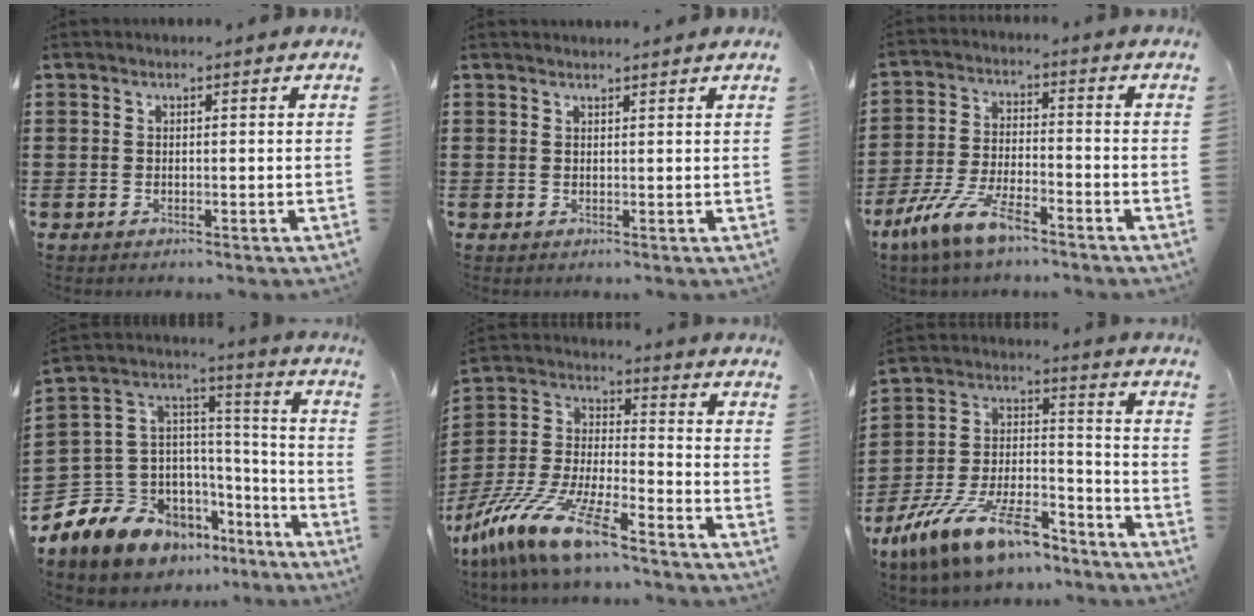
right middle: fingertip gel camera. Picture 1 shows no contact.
{"total": 1.0, "force": [1.0, -0.1, 0.1], "torque": [-0.004, -0.002, 0.020]}
{"total": 8.3, "force": [-6.1, 2.0, 5.3], "torque": [-0.129, -0.006, -0.122]}
{"total": 10.9, "force": [-8.4, 6.8, 1.8], "torque": [-0.093, -0.012, -0.166]}
{"total": 13.4, "force": [-10.7, 1.3, 7.9], "torque": [-0.176, 0.012, -0.212]}
{"total": 13.9, "force": [-10.7, 3.4, 8.1], "torque": [-0.160, 0.028, -0.200]}